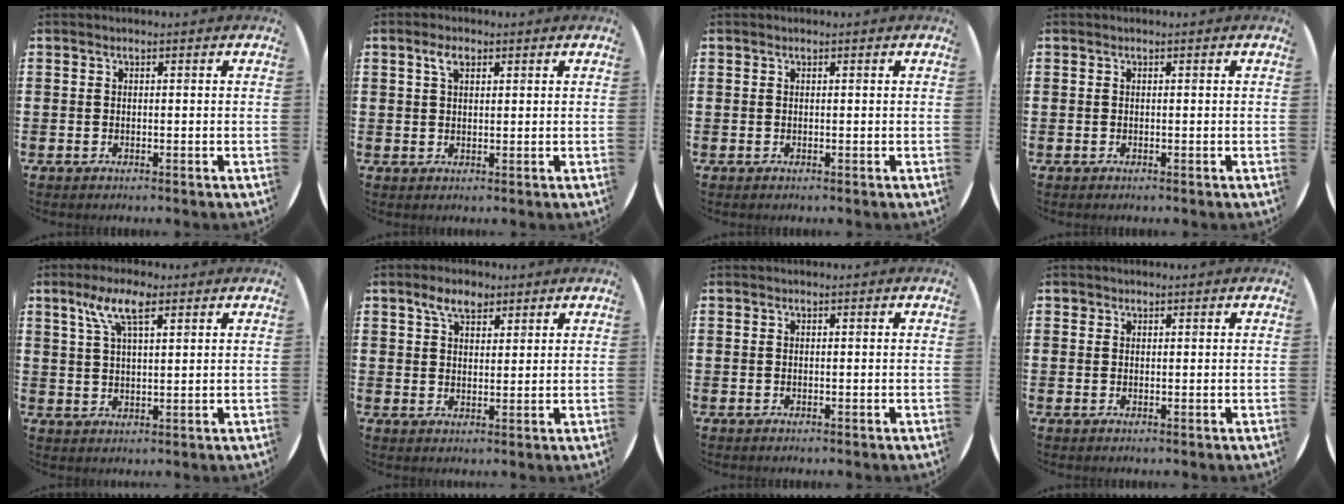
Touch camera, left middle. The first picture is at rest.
{"total": 2.5, "force": [1.5, 1.2, 1.5], "torque": [-0.025, 0.004, 0.025]}
{"total": 0.0}
{"total": 0.0}
{"total": 6.3, "force": [3.6, 2.1, 4.6], "torque": [-0.102, 0.011, 0.064]}
{"total": 4.5, "force": [3.2, 2.1, 2.3], "torque": [-0.036, 0.002, 0.056]}
{"total": 0.0}
{"total": 0.6, "force": [0.4, 0.3, -0.1], "torque": [0.002, 0.005, 0.008]}